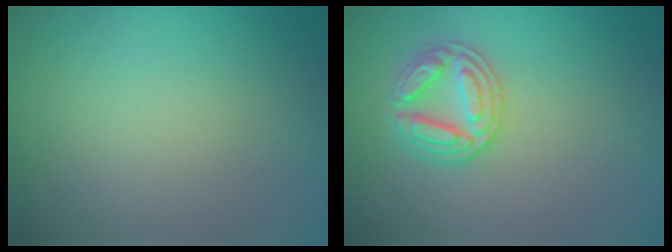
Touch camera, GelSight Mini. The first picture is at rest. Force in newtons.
{"total": 3.0, "press": 3.0, "slide": 0.4}